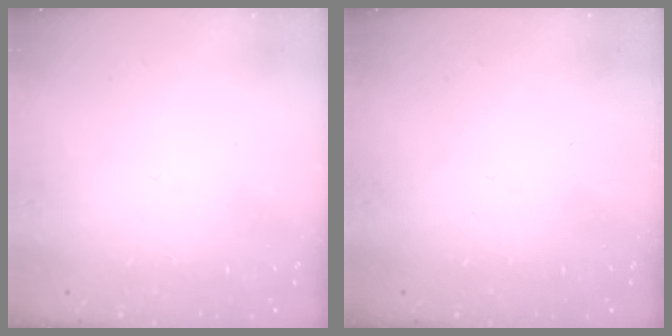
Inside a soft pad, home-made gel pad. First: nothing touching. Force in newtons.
{"total": 0.0}